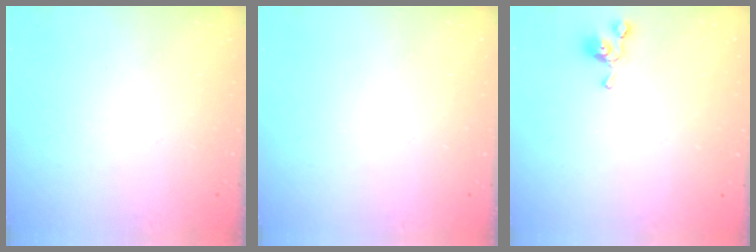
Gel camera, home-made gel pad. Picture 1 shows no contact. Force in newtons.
{"total": 0.0}
{"total": 2.7, "press": 2.7, "slide": 0.4}